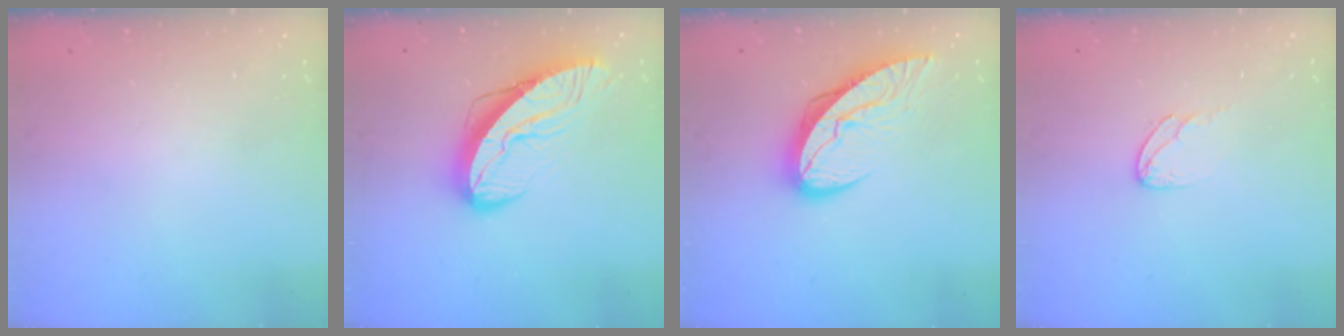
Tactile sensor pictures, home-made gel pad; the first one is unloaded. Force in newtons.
{"total": 12.4, "press": 12.4, "slide": 1.1}
{"total": 10.7, "press": 10.6, "slide": 1.1}
{"total": 4.3, "press": 4.3, "slide": 0.2}